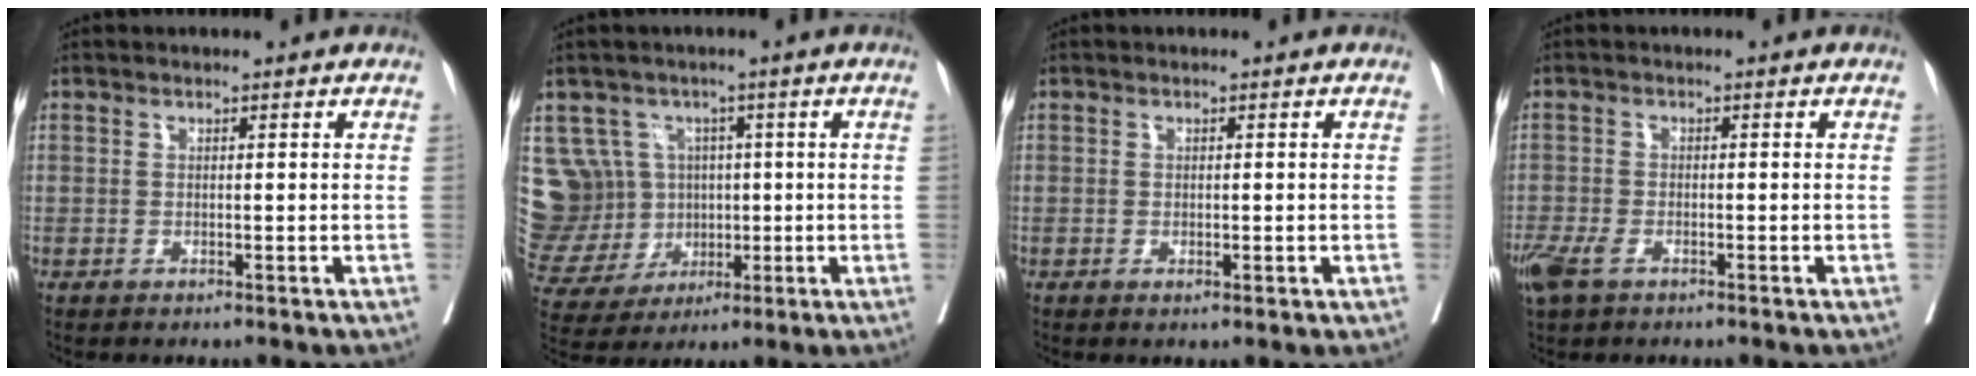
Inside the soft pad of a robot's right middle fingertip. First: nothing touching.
{"total": 11.3, "force": [1.8, 11.0, 1.7], "torque": [-0.056, 0.047, 0.061]}
{"total": 1.2, "force": [-0.3, 0.4, 1.0], "torque": [-0.018, -0.003, -0.001]}
{"total": 4.7, "force": [-3.1, 2.1, 2.9], "torque": [-0.062, -0.008, -0.056]}